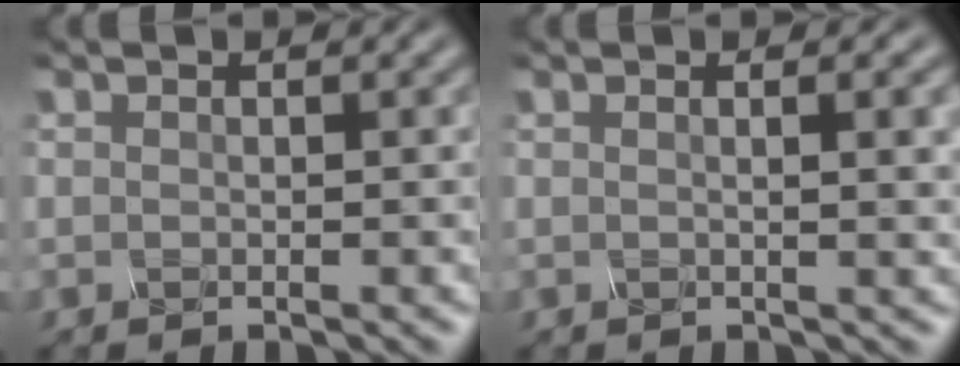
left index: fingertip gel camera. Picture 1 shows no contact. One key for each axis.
{"total": 4.4, "fx": 0.7, "fy": 1.8, "fz": 4.0, "tx": -0.026, "ty": 0.018, "tz": -0.009}